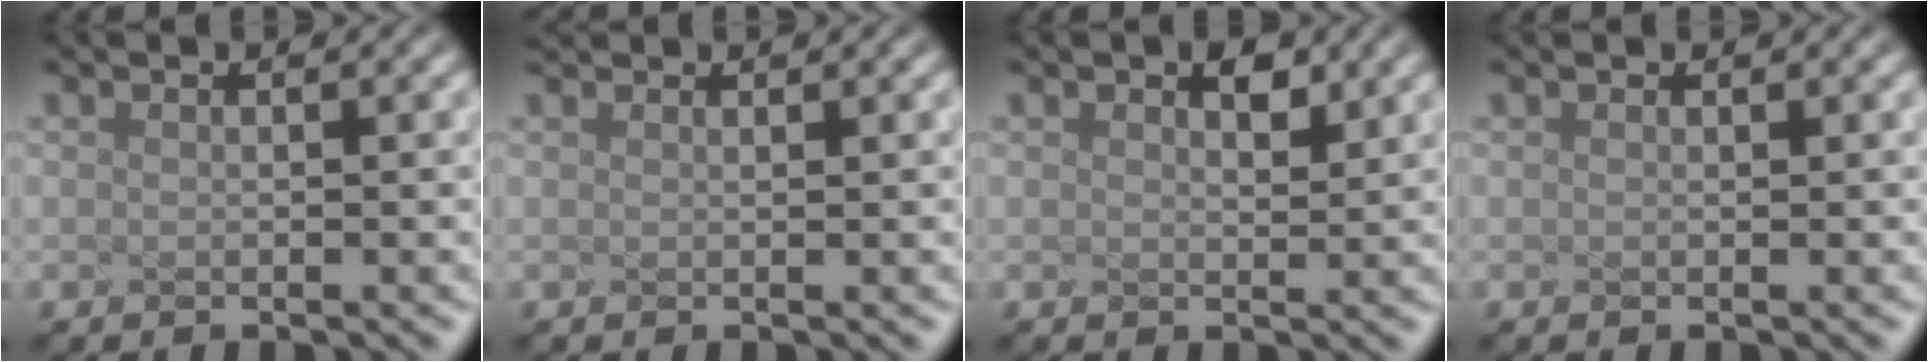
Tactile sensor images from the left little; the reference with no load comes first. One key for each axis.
{"total": 1.3, "fx": 1.2, "fy": 0.3, "fz": 0.5, "tx": 0.000, "ty": 0.015, "tz": 0.005}
{"total": 0.6, "fx": 0.2, "fy": -0.6, "fz": -0.1, "tx": -0.018, "ty": 0.000, "tz": 0.027}
{"total": 0.0}